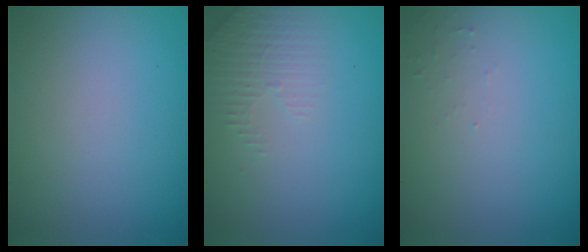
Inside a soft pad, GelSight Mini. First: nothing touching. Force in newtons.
{"total": 1.9, "press": 1.8, "slide": 0.6}
{"total": 0.7, "press": 0.7, "slide": 0.2}